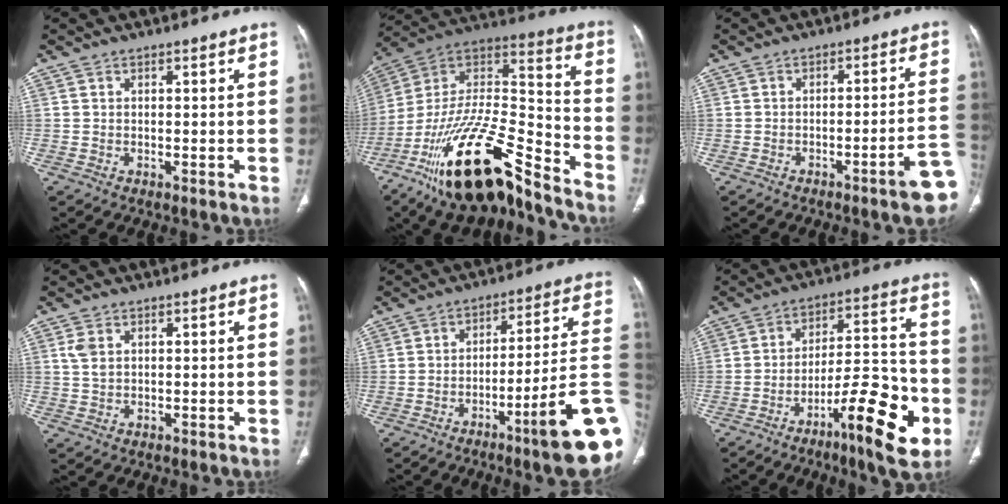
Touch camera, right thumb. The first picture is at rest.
{"total": 26.6, "force": [-18.7, 8.0, 17.1], "torque": [-0.312, 0.073, -0.330]}
{"total": 8.7, "force": [-4.2, 0.8, 7.5], "torque": [-0.085, 0.029, -0.053]}
{"total": 2.4, "force": [0.8, 1.6, 1.7], "torque": [-0.036, 0.003, 0.020]}
{"total": 15.9, "force": [-6.4, 1.7, 14.4], "torque": [-0.138, 0.043, -0.088]}
{"total": 17.7, "force": [-7.9, 4.4, 15.2], "torque": [-0.219, 0.051, -0.115]}